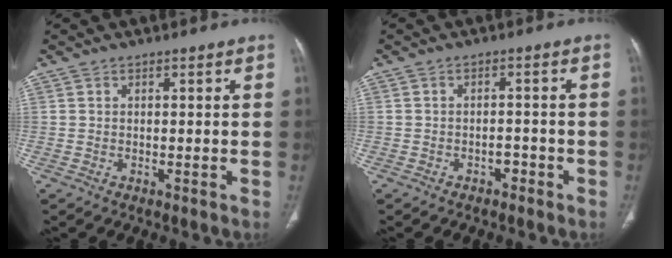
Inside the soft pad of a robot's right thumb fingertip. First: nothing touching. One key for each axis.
{"total": 2.1, "fx": -1.4, "fy": 1.4, "fz": 0.8, "tx": -0.009, "ty": 0.015, "tz": -0.018}